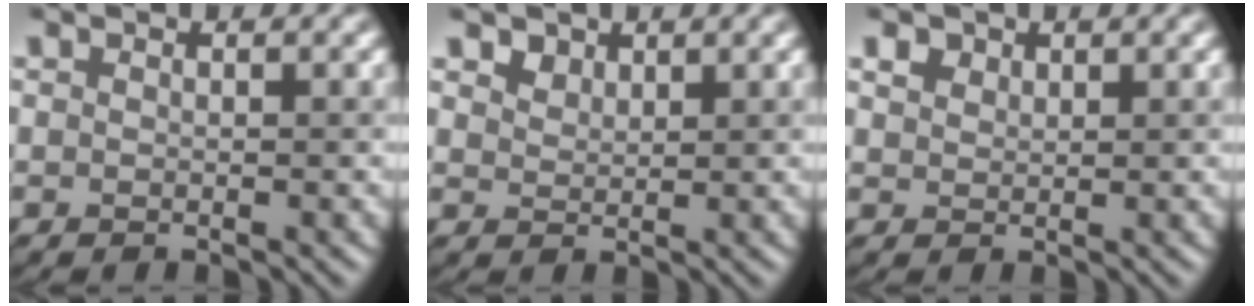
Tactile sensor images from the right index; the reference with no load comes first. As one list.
[{"total": 2.1, "force": [1.8, 1.1, 0.1], "torque": [-0.003, -0.004, 0.037]}, {"total": 2.1, "force": [1.8, 1.1, 0.2], "torque": [-0.004, 0.004, 0.033]}]